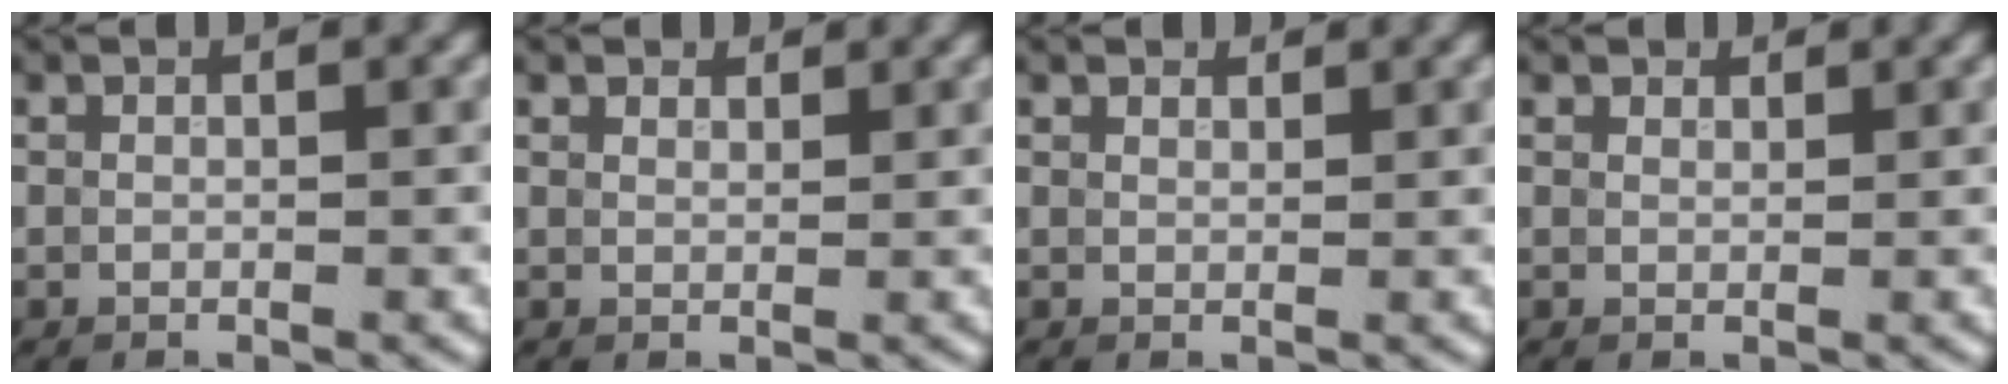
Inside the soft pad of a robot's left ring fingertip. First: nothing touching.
{"total": 2.2, "force": [1.9, 0.9, 0.5], "torque": [-0.013, -0.006, 0.036]}
{"total": 1.8, "force": [1.6, 0.7, 0.5], "torque": [-0.009, -0.006, 0.030]}
{"total": 1.5, "force": [1.4, 0.6, 0.3], "torque": [-0.008, -0.002, 0.017]}